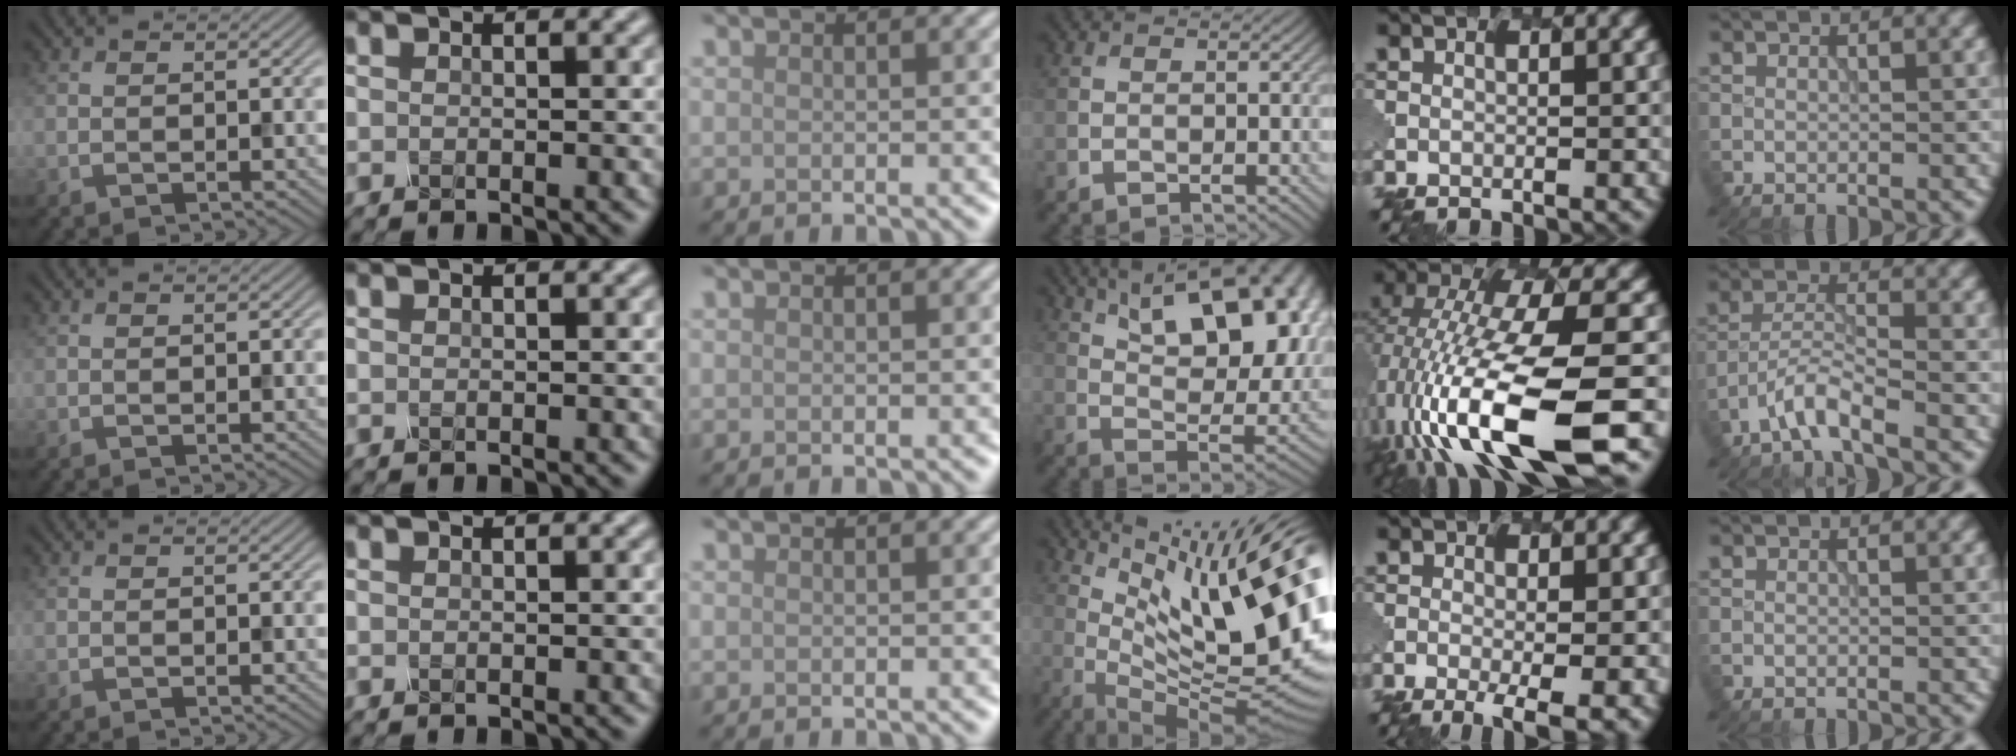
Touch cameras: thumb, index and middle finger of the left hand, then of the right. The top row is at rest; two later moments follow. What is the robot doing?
{"motion": "shake", "object": "salt shaker"}